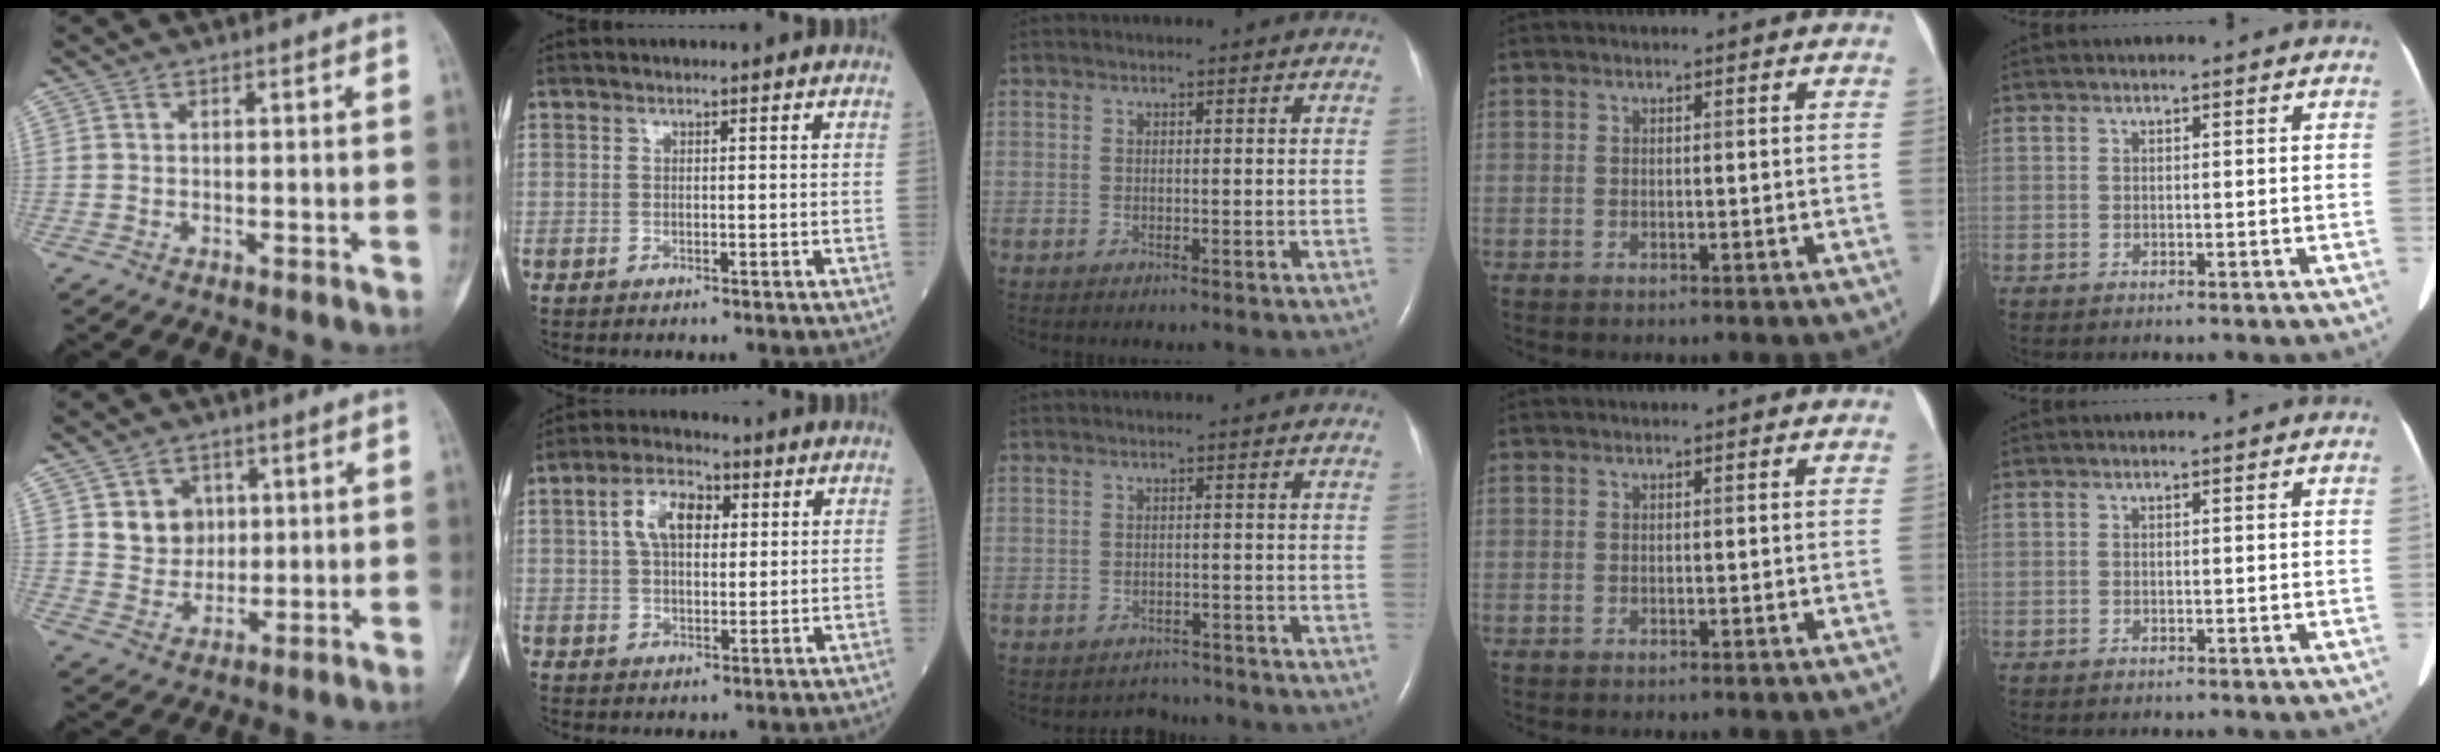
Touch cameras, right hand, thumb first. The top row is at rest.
{"thumb": {"total": 7.2, "force": [2.3, 6.2, 2.8], "torque": [-0.013, -0.010, 0.045]}, "index": {"total": 7.2, "force": [2.2, 3.8, 5.8], "torque": [-0.111, 0.019, 0.039]}, "middle": {"total": 2.9, "force": [-2.6, 1.1, -0.6], "torque": [0.000, 0.004, -0.037]}}